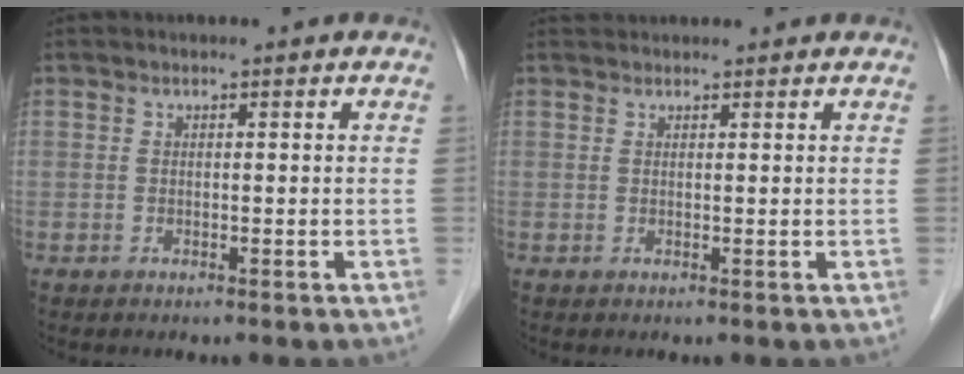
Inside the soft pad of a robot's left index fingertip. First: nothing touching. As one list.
[{"total": 2.7, "force": [2.6, 0.4, 0.2], "torque": [-0.006, 0.032, 0.044]}]